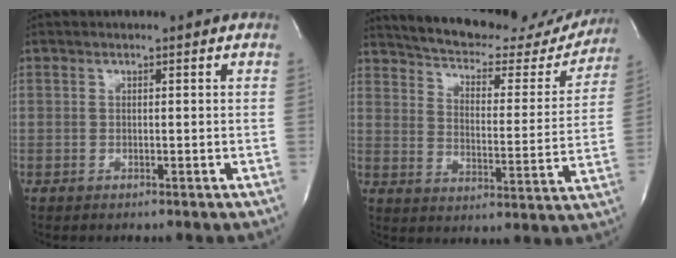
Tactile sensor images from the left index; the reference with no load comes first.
{"total": 24.0, "force": [21.5, 6.8, 8.1], "torque": [-0.132, -0.030, 0.274]}